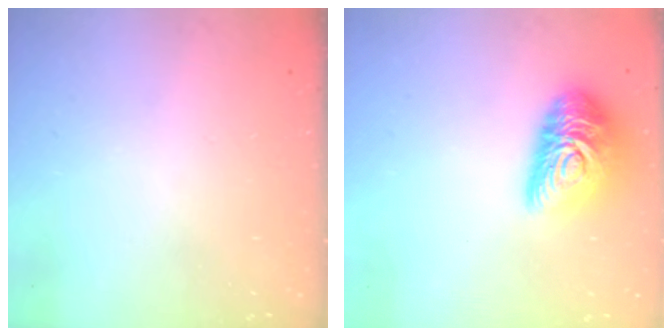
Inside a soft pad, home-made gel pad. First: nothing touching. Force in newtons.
{"total": 15.0, "press": 15.0, "slide": 1.0}